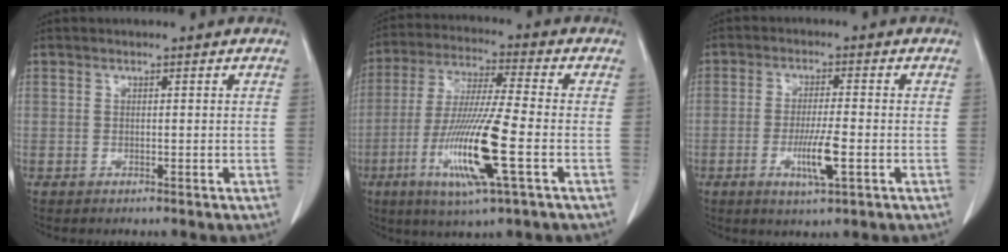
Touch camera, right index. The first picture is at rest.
{"total": 14.7, "force": [-4.7, 0.3, 13.9], "torque": [-0.282, -0.023, -0.089]}
{"total": 6.1, "force": [-2.0, 0.5, 5.7], "torque": [-0.108, -0.010, -0.034]}